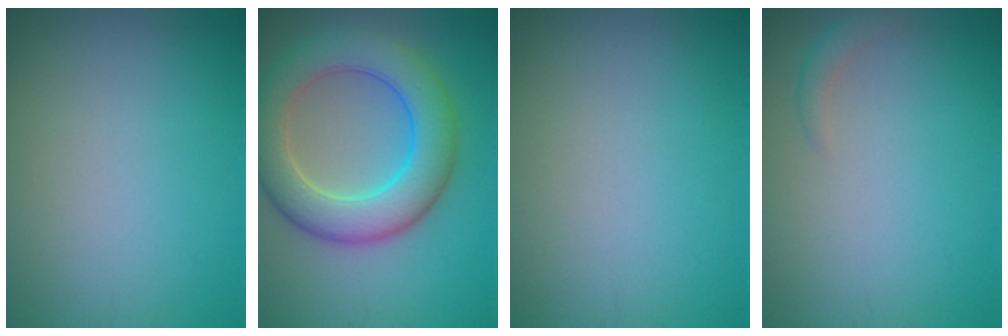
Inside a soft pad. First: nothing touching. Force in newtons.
{"total": 7.9, "press": 7.9, "slide": 0.1}
{"total": 0.0}
{"total": 1.0, "press": 1.0, "slide": 0.0}